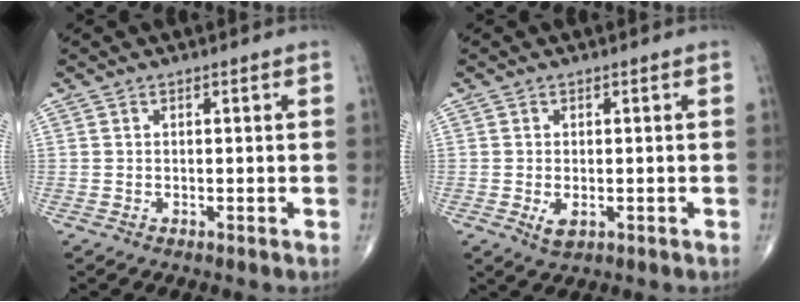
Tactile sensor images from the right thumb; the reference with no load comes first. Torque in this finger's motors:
{"motor_torque": [-0.41, -0.07, 0.18, 0.18, 0.04]}